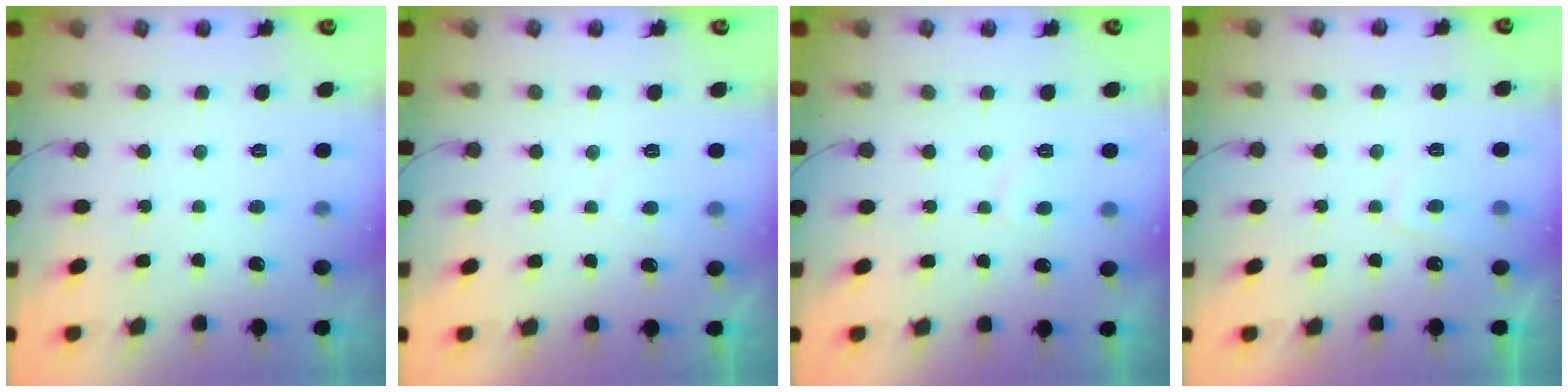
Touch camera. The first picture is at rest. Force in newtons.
{"total": 2.0, "press": 1.9, "slide": 0.7}
{"total": 2.0, "press": 1.9, "slide": 0.6}
{"total": 1.8, "press": 1.7, "slide": 0.7}